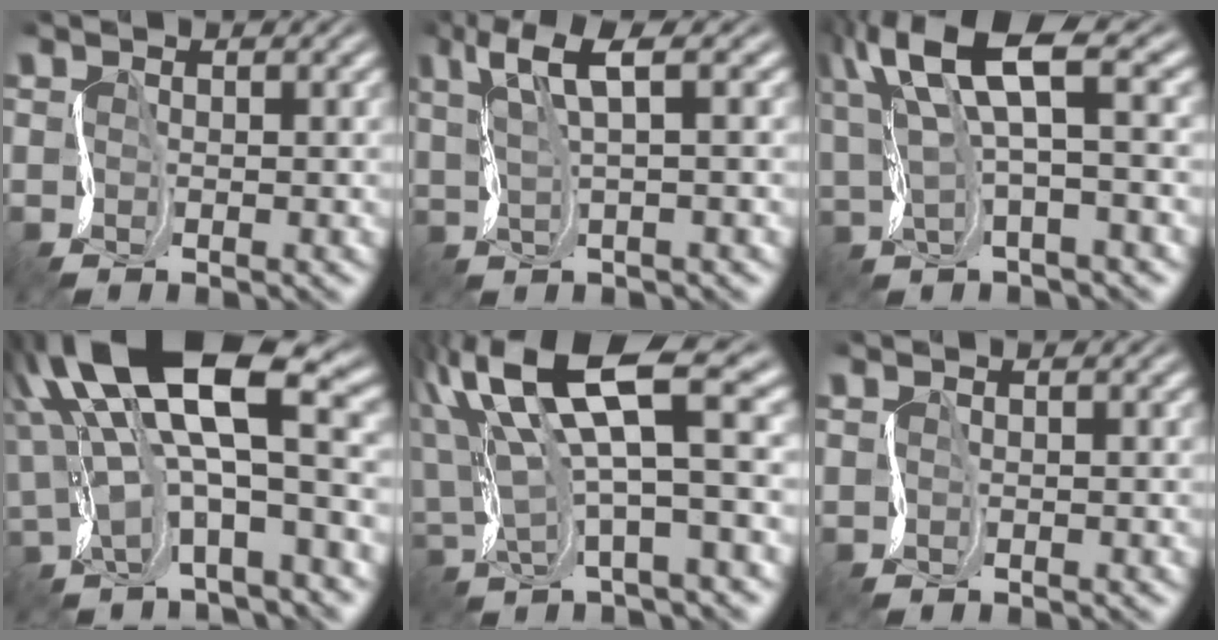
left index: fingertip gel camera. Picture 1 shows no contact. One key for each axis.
{"total": 3.6, "fx": 2.5, "fy": 0.3, "fz": 2.6, "tx": -0.057, "ty": 0.008, "tz": 0.052}
{"total": 7.6, "fx": 3.7, "fy": 1.9, "fz": 6.4, "tx": -0.140, "ty": 0.026, "tz": 0.075}
{"total": 13.0, "fx": 4.0, "fy": 4.4, "fz": 11.5, "tx": -0.209, "ty": 0.018, "tz": 0.081}
{"total": 9.4, "fx": 4.1, "fy": 2.1, "fz": 8.1, "tx": -0.168, "ty": 0.026, "tz": 0.081}
{"total": 1.2, "fx": 0.8, "fy": -0.1, "fz": -0.9, "tx": 0.019, "ty": 0.006, "tz": 0.021}